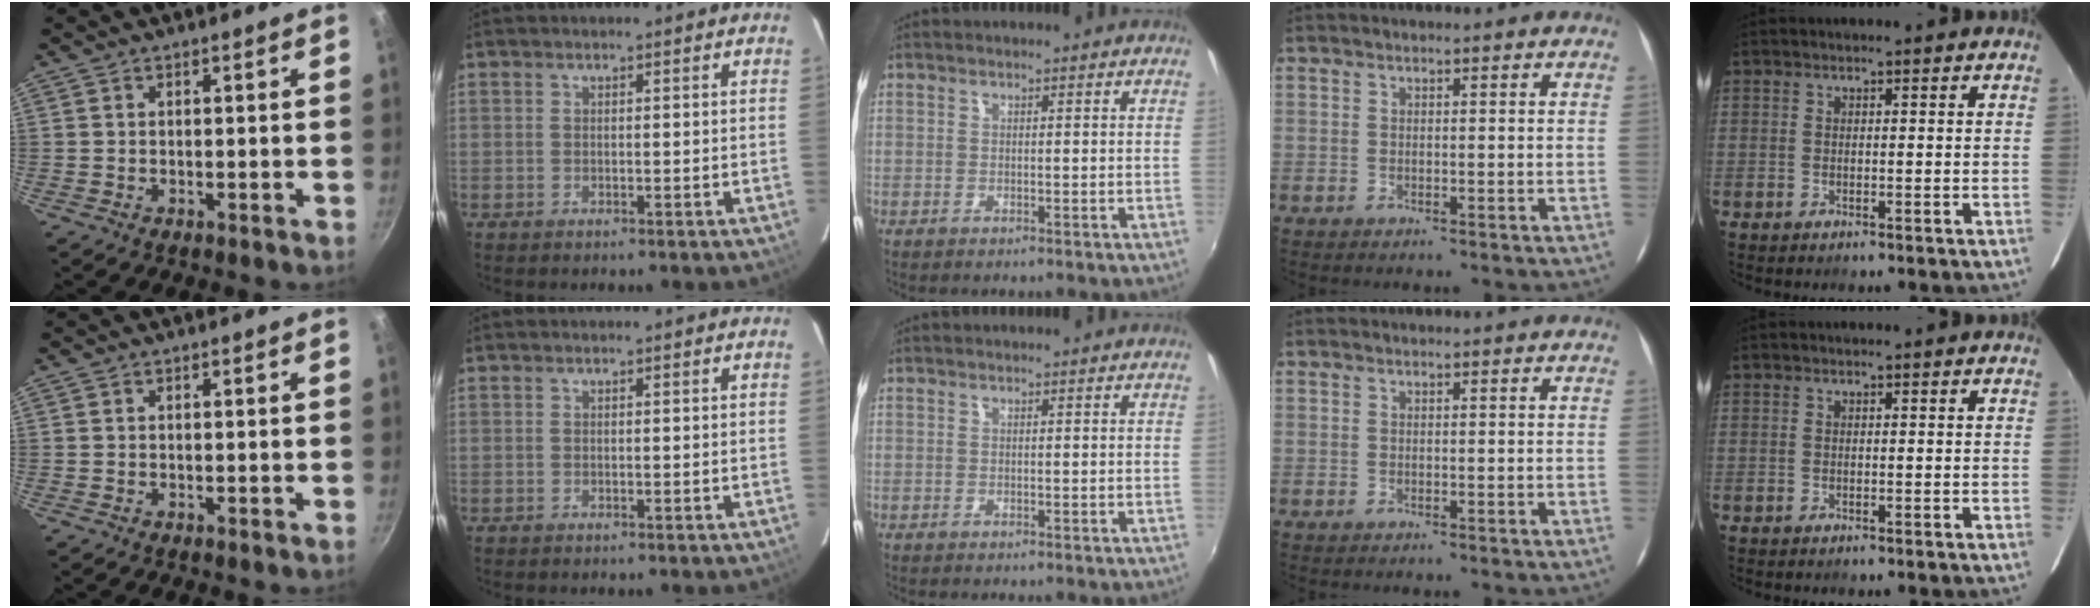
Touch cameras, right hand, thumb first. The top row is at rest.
{}